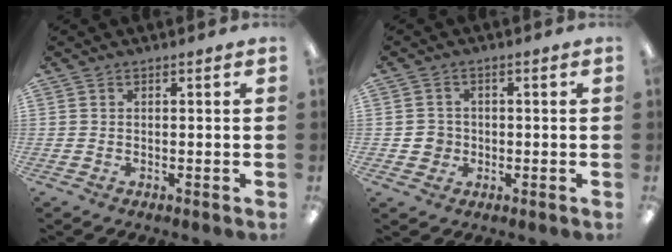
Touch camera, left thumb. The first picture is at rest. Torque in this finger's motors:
{"motor_torque": [-0.47, 0.48, -0.01, 0.09, 0.00]}